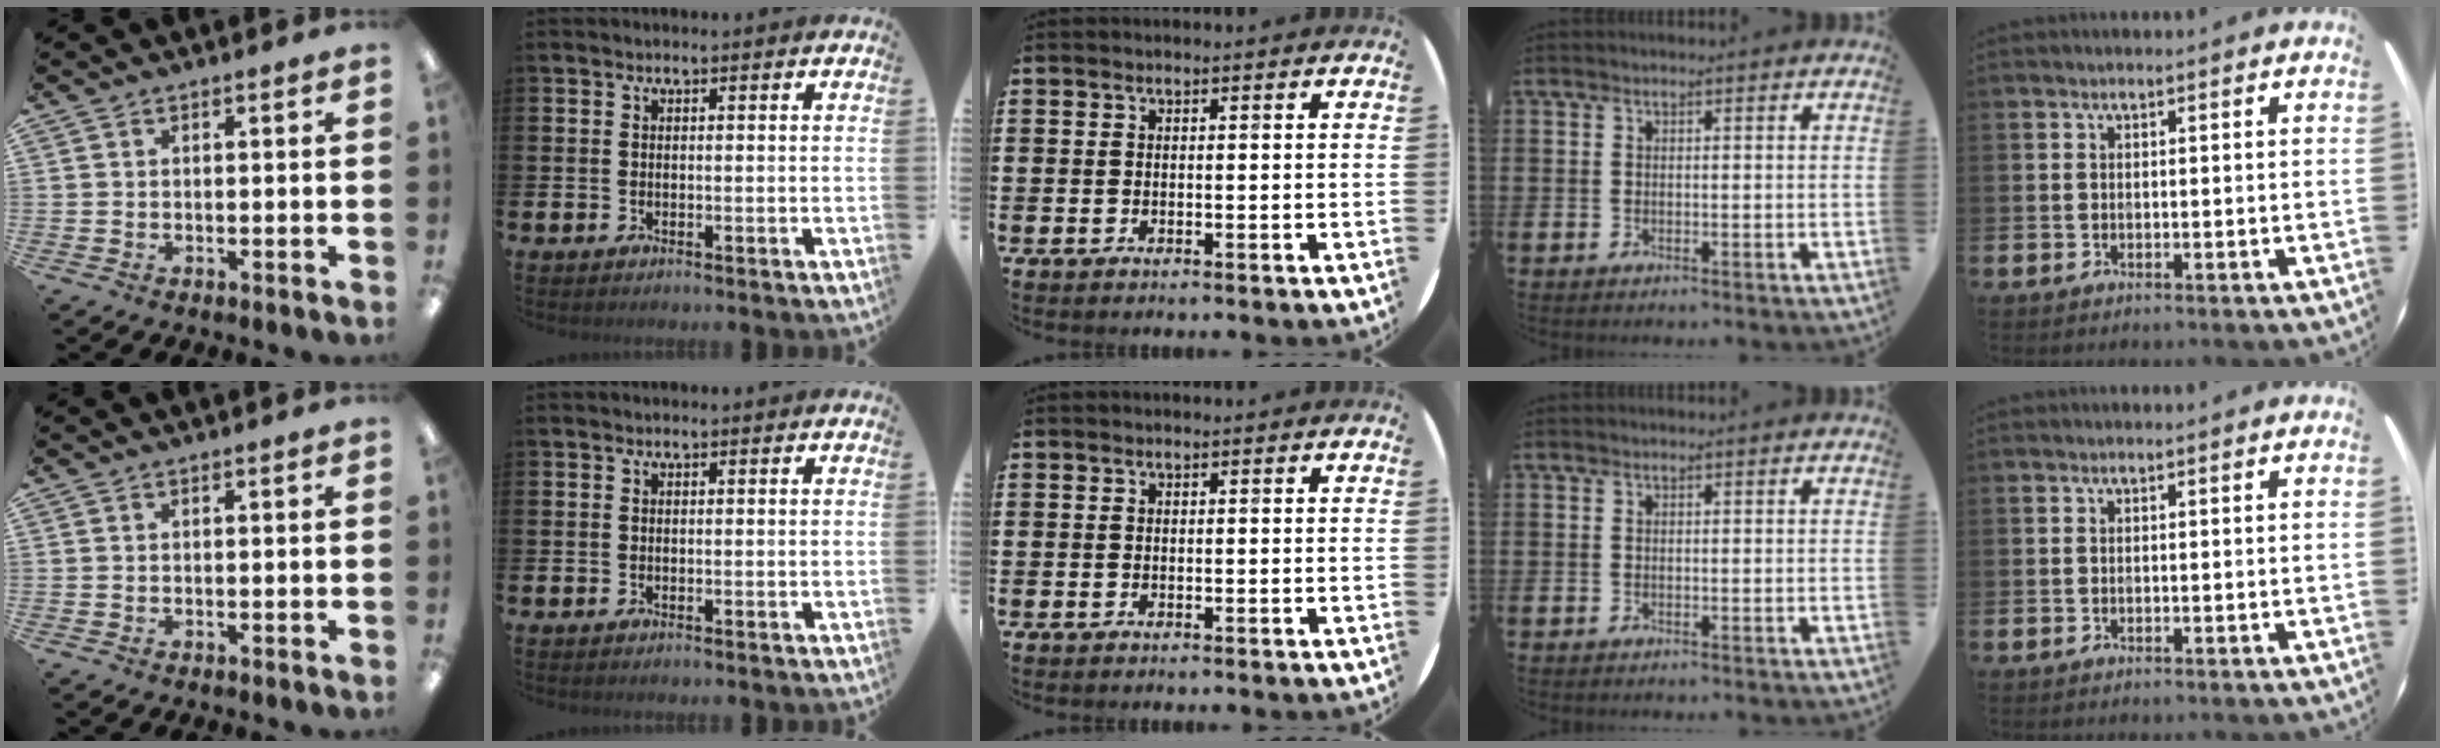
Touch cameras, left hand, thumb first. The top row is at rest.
{}